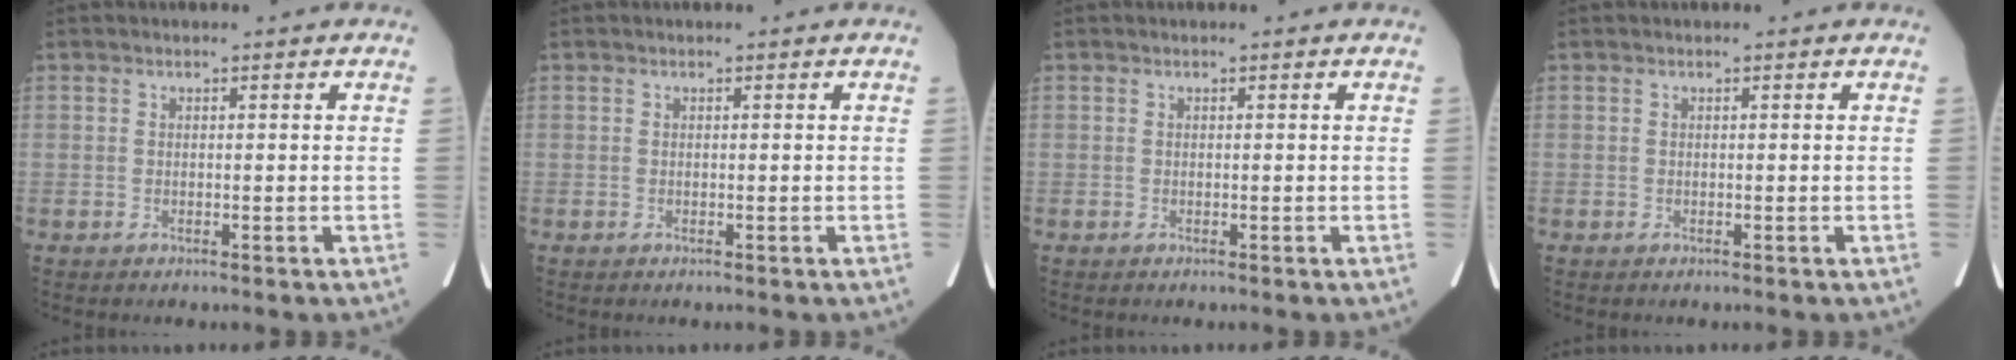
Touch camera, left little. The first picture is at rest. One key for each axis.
{"total": 0.0}
{"total": 0.0}
{"total": 0.0}